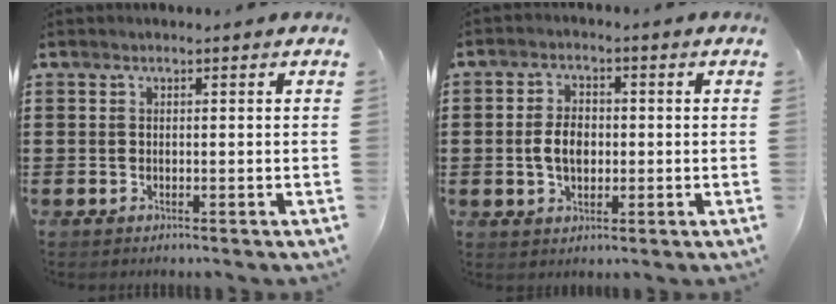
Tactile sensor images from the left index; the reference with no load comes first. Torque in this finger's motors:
{"motor_torque": [1.33, 0.80, 0.69, 0.07]}